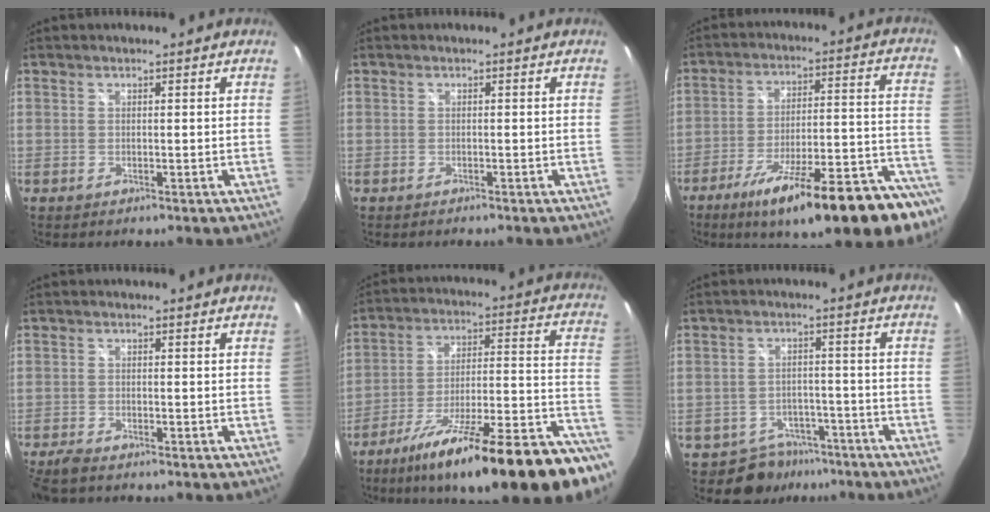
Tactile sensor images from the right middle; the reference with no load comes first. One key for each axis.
{"total": 1.0, "fx": -1.0, "fy": 0.3, "fz": 0.2, "tx": -0.006, "ty": -0.006, "tz": -0.016}
{"total": 25.9, "fx": -18.9, "fy": 3.9, "fz": 17.3, "tx": -0.242, "ty": -0.044, "tz": -0.268}
{"total": 4.5, "fx": -3.9, "fy": 1.0, "fz": 2.0, "tx": -0.057, "ty": -0.020, "tz": -0.075}
{"total": 30.8, "fx": -21.3, "fy": 5.1, "fz": 21.6, "tx": -0.286, "ty": -0.039, "tz": -0.312}
{"total": 7.3, "fx": -5.5, "fy": 4.7, "fz": 0.6, "tx": -0.019, "ty": 0.019, "tz": -0.072}